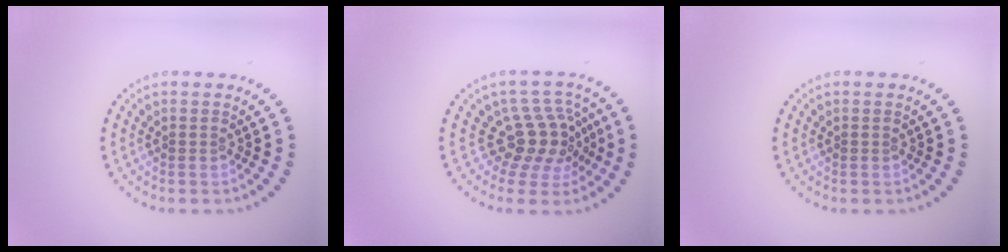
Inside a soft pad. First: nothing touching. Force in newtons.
{"total": 4.3, "press": 3.1, "slide": 2.9}
{"total": 0.0}